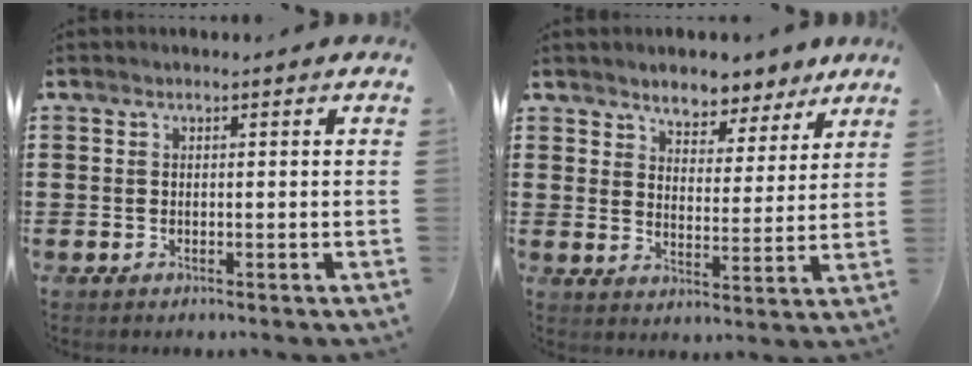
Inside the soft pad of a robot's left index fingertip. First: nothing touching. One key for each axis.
{"total": 4.7, "fx": 4.5, "fy": 1.4, "fz": 0.2, "tx": -0.017, "ty": -0.021, "tz": 0.078}